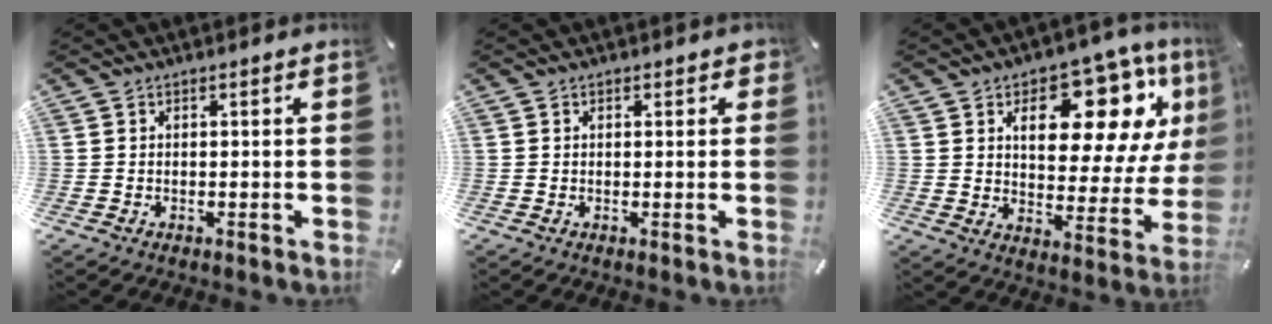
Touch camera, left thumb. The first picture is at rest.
{"total": 1.1, "force": [0.3, 0.8, 0.6], "torque": [0.004, 0.000, 0.001]}
{"total": 19.0, "force": [9.6, 10.1, 13.0], "torque": [-0.169, -0.056, 0.153]}